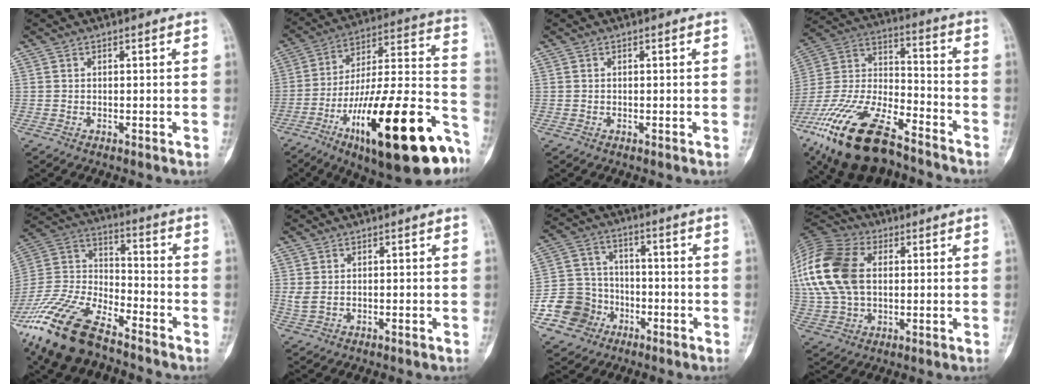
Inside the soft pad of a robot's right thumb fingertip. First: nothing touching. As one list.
[{"total": 31.6, "force": [-15.4, 9.1, 26.1], "torque": [-0.356, 0.071, -0.237]}, {"total": 0.0}, {"total": 24.9, "force": [-16.3, 9.7, 16.0], "torque": [-0.362, 0.039, -0.302]}, {"total": 20.3, "force": [-14.5, 7.6, 11.9], "torque": [-0.253, 0.041, -0.280]}, {"total": 2.0, "force": [0.0, 1.2, 1.6], "torque": [-0.043, 0.003, 0.004]}, {"total": 11.1, "force": [-5.0, 9.7, 2.3], "torque": [-0.015, 0.052, -0.087]}, {"total": 22.2, "force": [3.8, 14.9, 16.0], "torque": [-0.371, 0.020, 0.071]}]